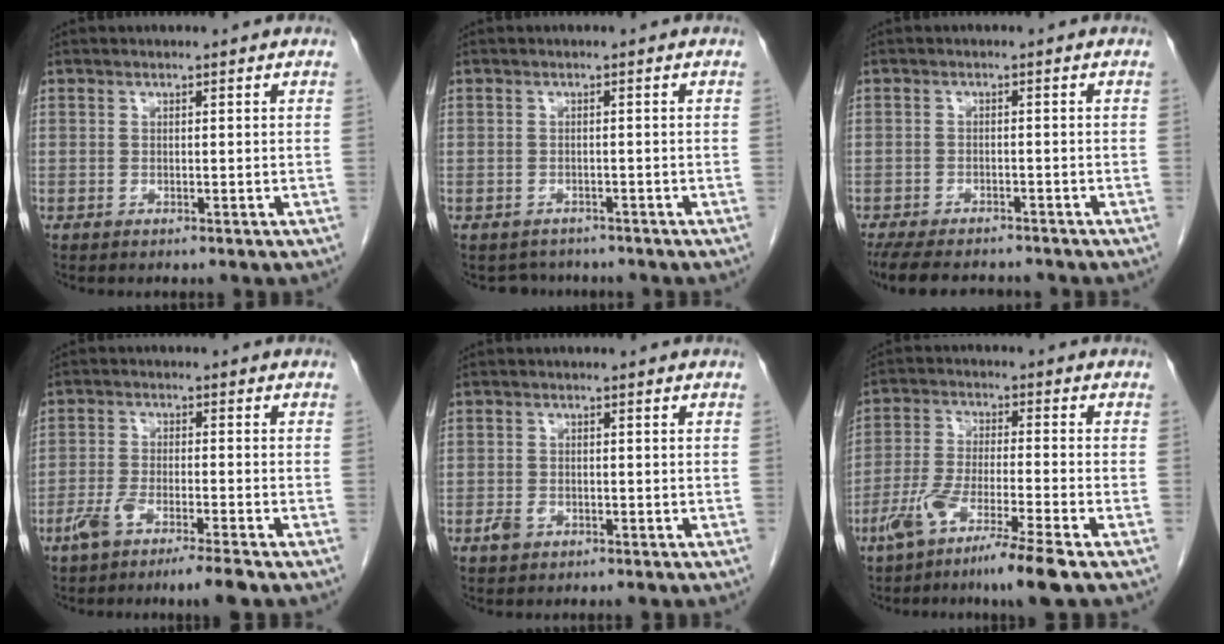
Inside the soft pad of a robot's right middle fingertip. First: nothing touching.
{"total": 2.8, "force": [-2.4, 1.3, -0.4], "torque": [0.001, 0.003, -0.036]}
{"total": 10.6, "force": [-9.1, 3.2, 4.3], "torque": [-0.086, -0.012, -0.130]}
{"total": 6.6, "force": [-4.4, 0.3, 4.8], "torque": [-0.092, -0.007, -0.079]}
{"total": 2.0, "force": [-0.9, 1.3, 1.2], "torque": [-0.021, 0.003, -0.012]}
{"total": 9.9, "force": [-6.5, -0.5, 7.5], "torque": [-0.149, -0.026, -0.122]}